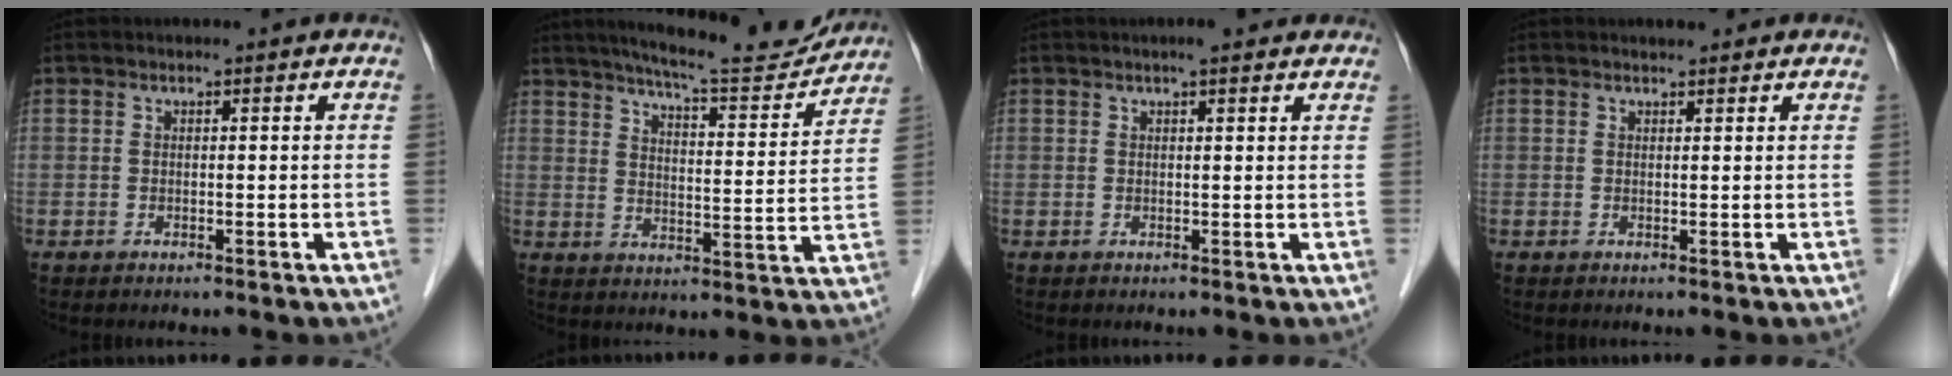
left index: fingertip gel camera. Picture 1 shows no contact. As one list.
[{"total": 14.5, "force": [13.5, 1.3, 5.2], "torque": [-0.077, -0.015, 0.183]}, {"total": 3.8, "force": [2.9, 0.7, 2.3], "torque": [-0.024, 0.017, 0.038]}, {"total": 1.6, "force": [1.3, 0.5, 0.7], "torque": [-0.012, 0.007, 0.018]}]